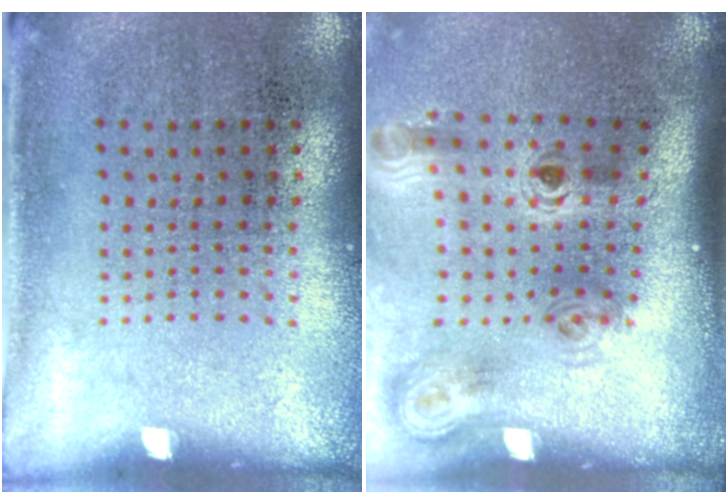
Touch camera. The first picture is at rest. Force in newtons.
{"total": 1.8, "press": 1.3, "slide": 1.3}